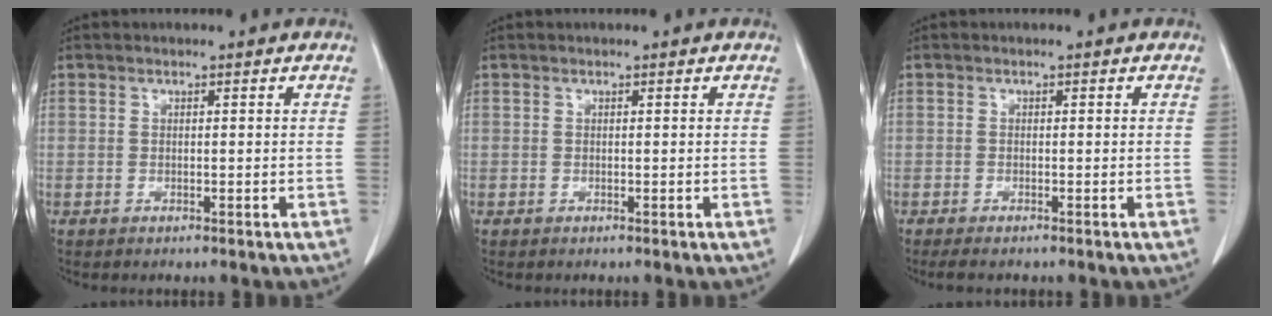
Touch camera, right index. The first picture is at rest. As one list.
[{"total": 0.0}, {"total": 2.3, "force": [-1.9, 0.5, 1.2], "torque": [-0.019, -0.006, -0.027]}]